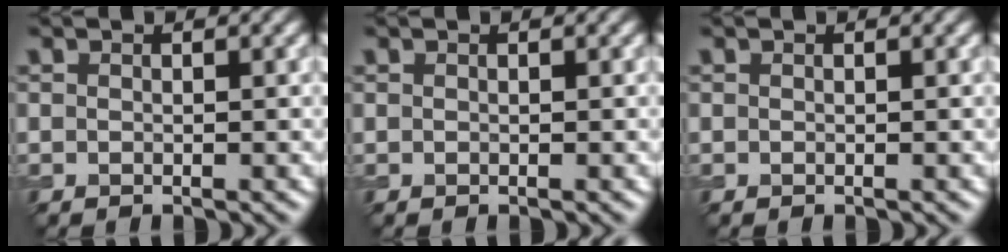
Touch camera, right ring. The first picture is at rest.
{"total": 0.0}
{"total": 0.0}